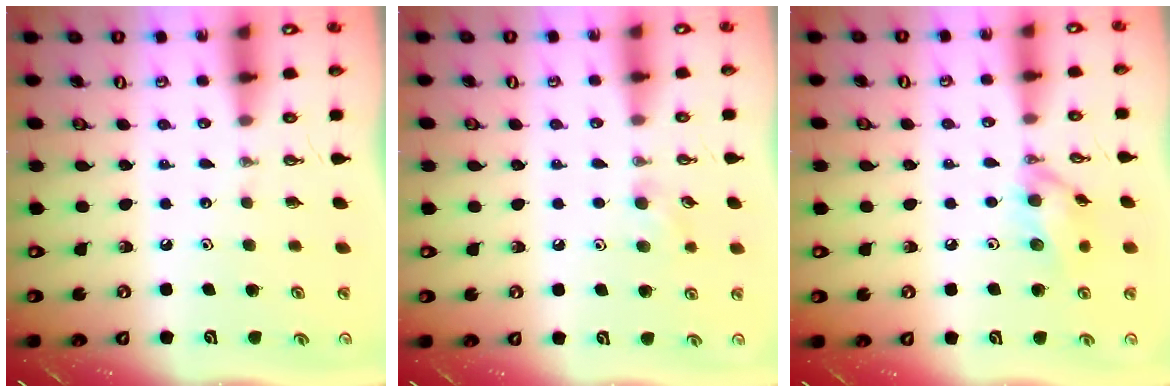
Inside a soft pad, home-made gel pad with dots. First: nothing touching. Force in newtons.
{"total": 5.7, "press": 5.5, "slide": 1.3}
{"total": 10.6, "press": 10.5, "slide": 1.3}